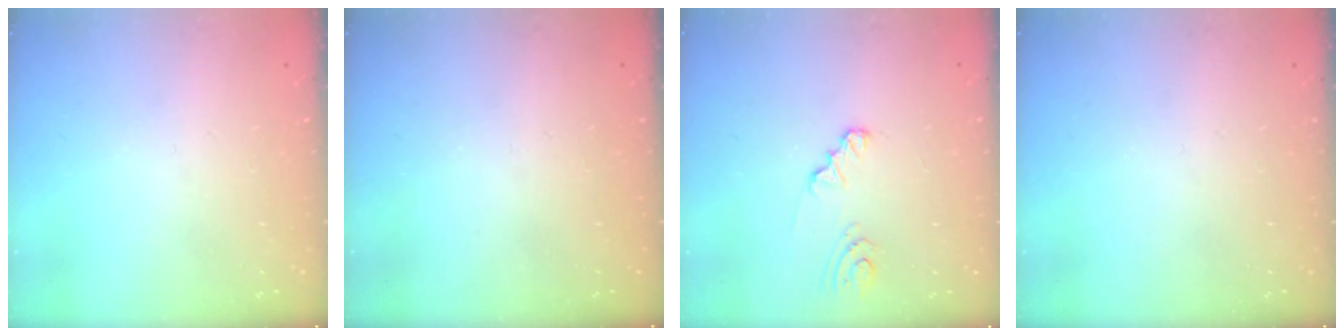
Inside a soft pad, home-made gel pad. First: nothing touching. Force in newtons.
{"total": 0.0}
{"total": 4.2, "press": 4.2, "slide": 0.4}
{"total": 0.0}